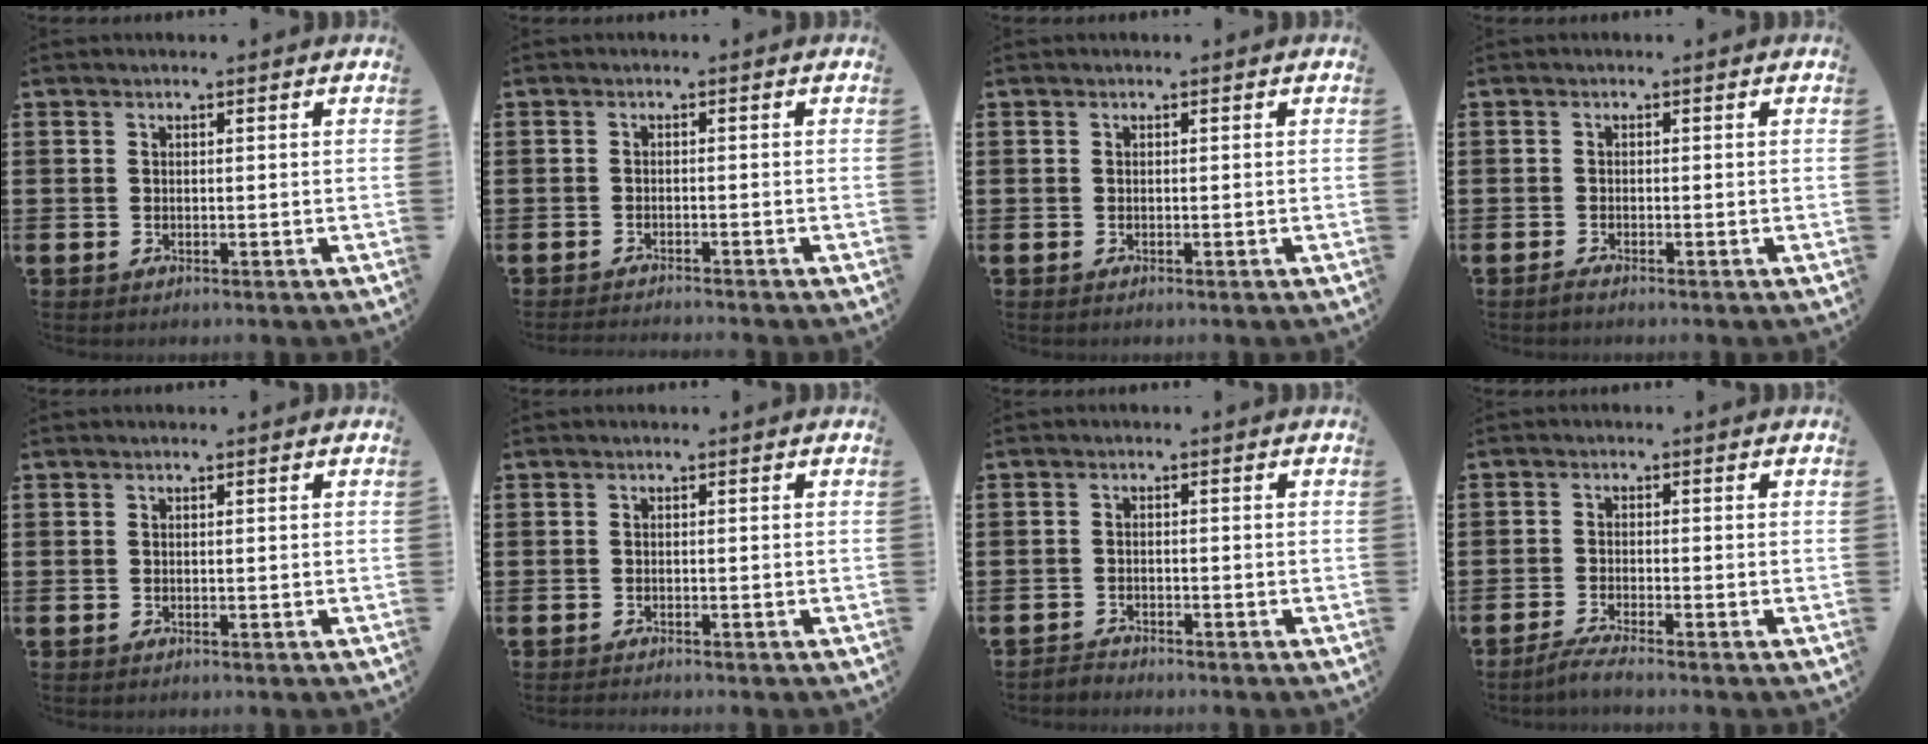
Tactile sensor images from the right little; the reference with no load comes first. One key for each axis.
{"total": 1.1, "fx": -1.1, "fy": -0.2, "fz": 0.0, "tx": -0.001, "ty": 0.001, "tz": -0.022}
{"total": 0.0}
{"total": 0.7, "fx": -0.6, "fy": 0.0, "fz": 0.4, "tx": -0.008, "ty": -0.004, "tz": -0.011}
{"total": 0.0}
{"total": 0.5, "fx": -0.5, "fy": -0.1, "fz": 0.0, "tx": 0.000, "ty": -0.002, "tz": -0.010}
{"total": 1.3, "fx": -1.3, "fy": 0.1, "fz": -0.1, "tx": -0.002, "ty": 0.004, "tz": -0.027}
{"total": 2.1, "fx": -1.6, "fy": 0.0, "fz": 1.4, "tx": -0.021, "ty": 0.000, "tz": -0.029}